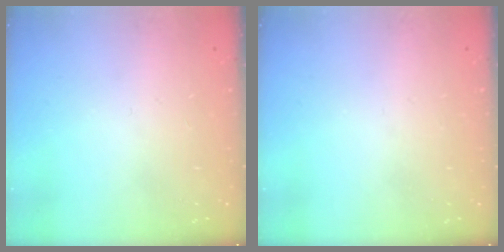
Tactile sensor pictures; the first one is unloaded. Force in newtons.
{"total": 0.0}